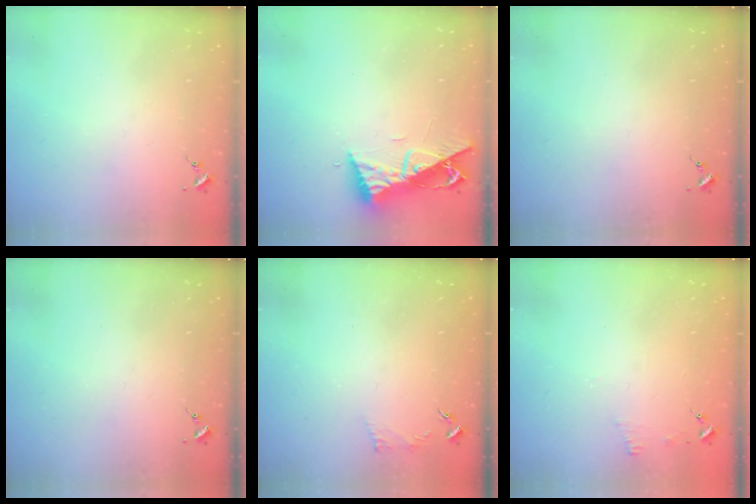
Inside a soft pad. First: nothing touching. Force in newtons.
{"total": 9.7, "press": 9.7, "slide": 0.7}
{"total": 0.0}
{"total": 0.0}
{"total": 3.4, "press": 3.3, "slide": 0.5}
{"total": 4.7, "press": 4.6, "slide": 0.5}